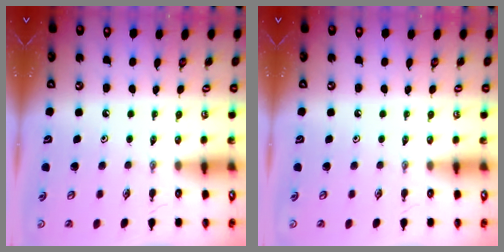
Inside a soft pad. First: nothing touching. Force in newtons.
{"total": 0.0}